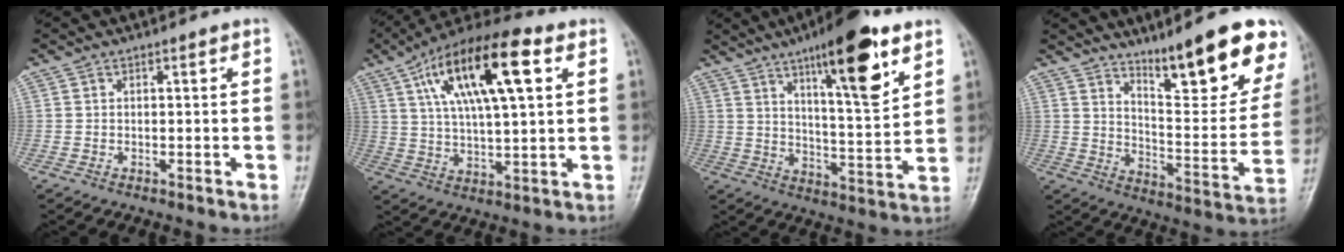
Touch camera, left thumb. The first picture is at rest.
{"total": 19.4, "force": [7.2, 6.8, 16.7], "torque": [-0.280, 0.003, 0.118]}
{"total": 17.2, "force": [9.6, 4.2, 13.7], "torque": [-0.185, -0.049, 0.151]}
{"total": 19.5, "force": [12.6, 4.8, 14.0], "torque": [-0.150, -0.075, 0.193]}